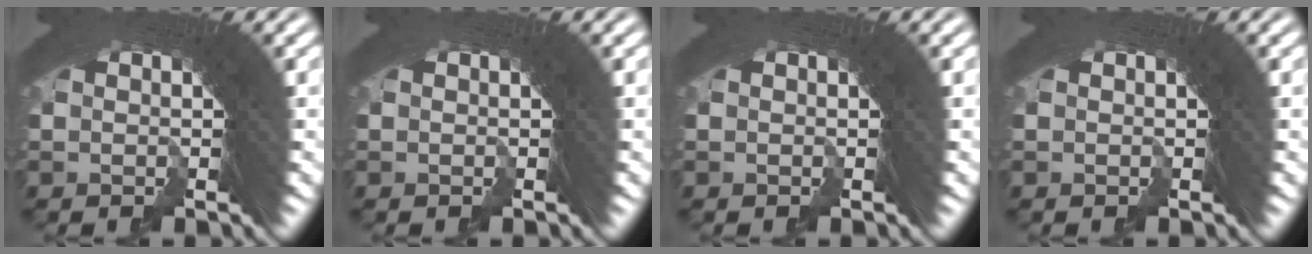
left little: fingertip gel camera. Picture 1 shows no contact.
{"total": 0.0}
{"total": 0.0}
{"total": 0.0}